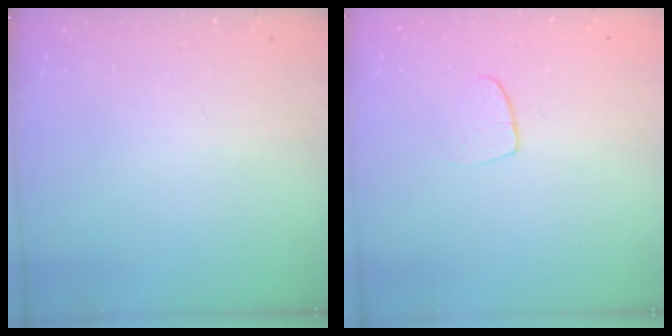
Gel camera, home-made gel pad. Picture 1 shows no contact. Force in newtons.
{"total": 5.8, "press": 5.7, "slide": 0.4}